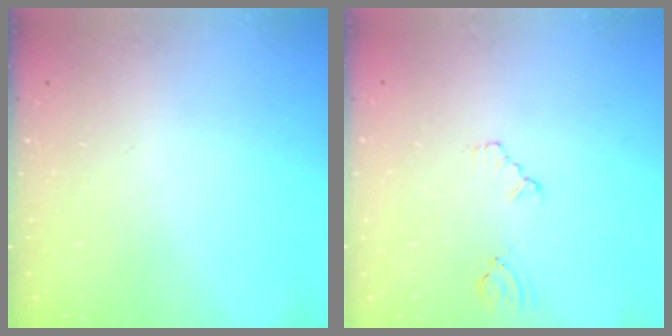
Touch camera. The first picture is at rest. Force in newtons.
{"total": 2.3, "press": 2.3, "slide": 0.4}